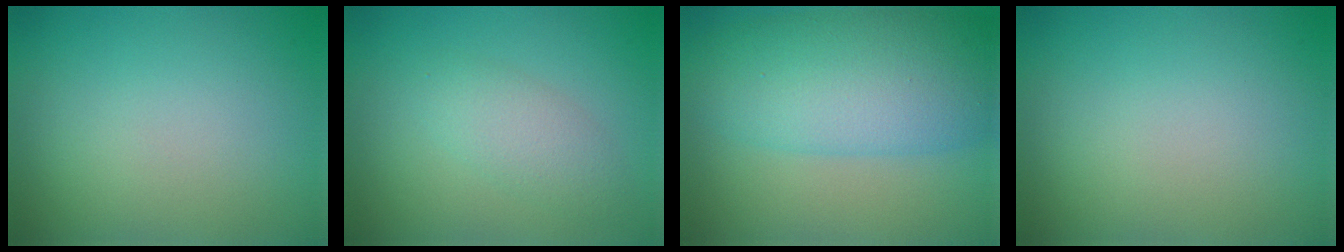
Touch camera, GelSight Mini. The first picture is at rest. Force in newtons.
{"total": 2.7, "press": 2.7, "slide": 0.0}
{"total": 9.2, "press": 9.2, "slide": 0.2}
{"total": 0.0}